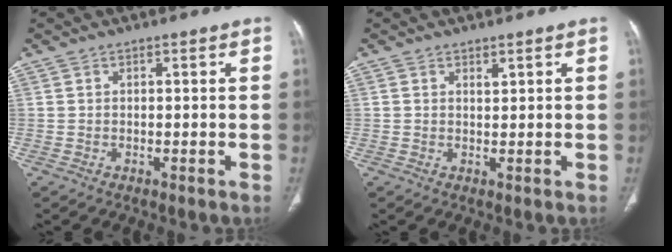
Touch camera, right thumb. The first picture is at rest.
{"total": 0.8, "force": [0.6, 0.3, 0.4], "torque": [-0.004, -0.006, 0.012]}